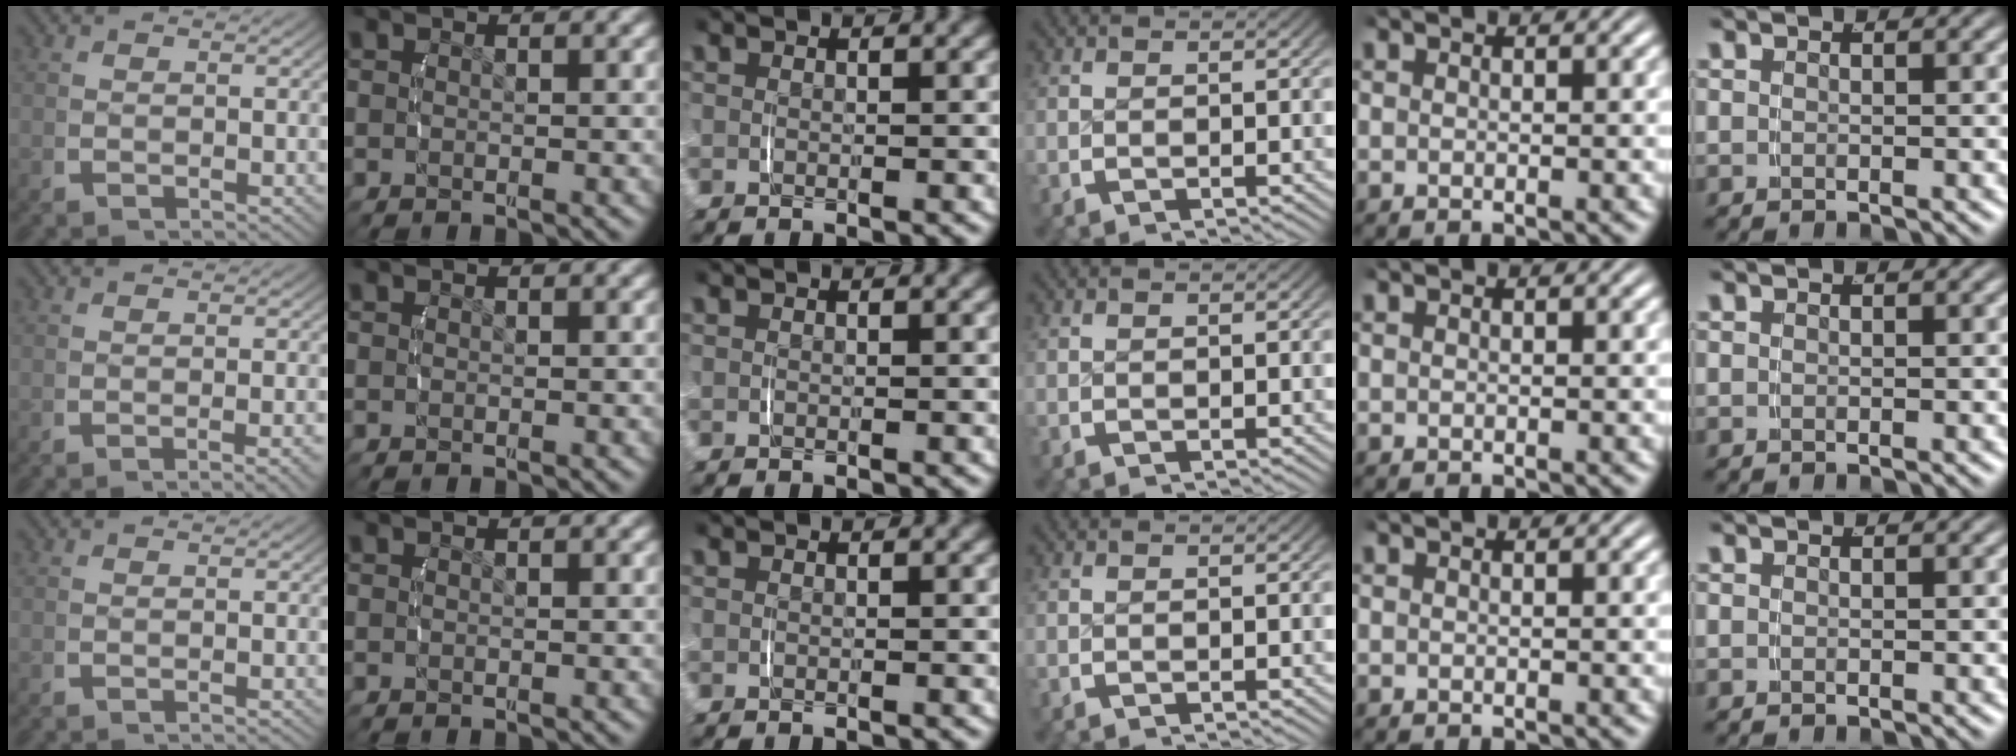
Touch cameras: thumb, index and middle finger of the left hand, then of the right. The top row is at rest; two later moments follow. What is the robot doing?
{"motion": "lift_and_place", "object": "measuring cup"}